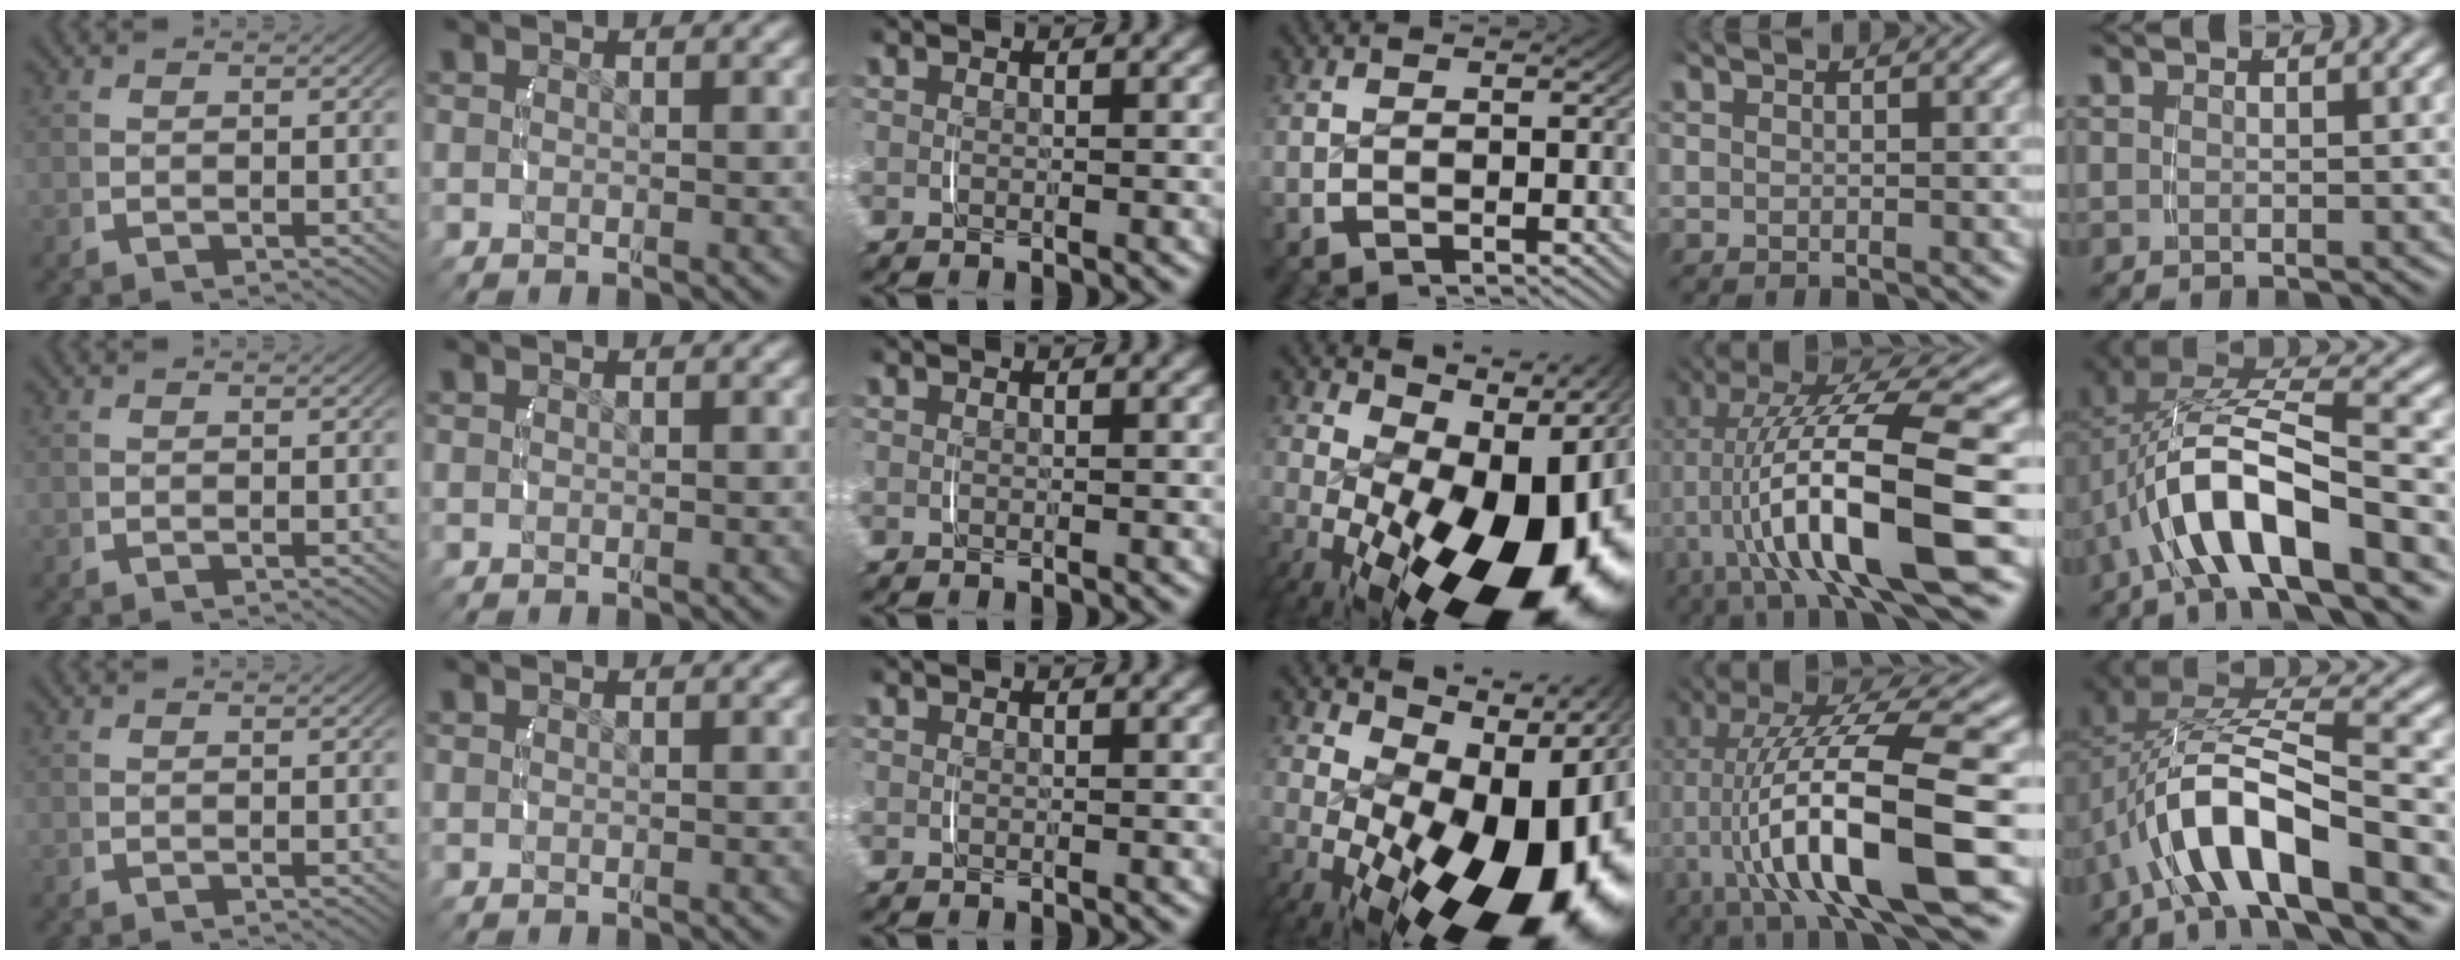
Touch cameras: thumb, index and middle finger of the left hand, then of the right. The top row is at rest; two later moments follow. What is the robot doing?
{"motion": "lift_and_place", "object": "camera"}